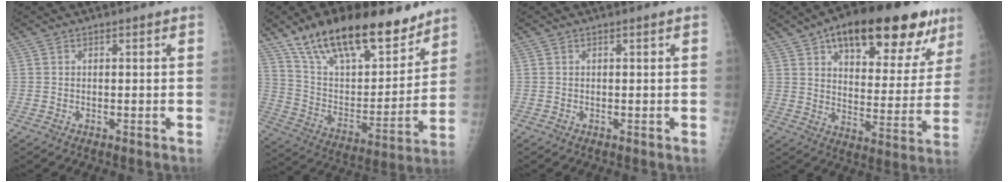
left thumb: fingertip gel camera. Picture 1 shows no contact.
{"total": 25.0, "force": [17.9, 10.3, 14.1], "torque": [-0.194, -0.061, 0.302]}
{"total": 0.0}
{"total": 25.8, "force": [14.7, 11.2, 18.0], "torque": [-0.212, -0.015, 0.214]}